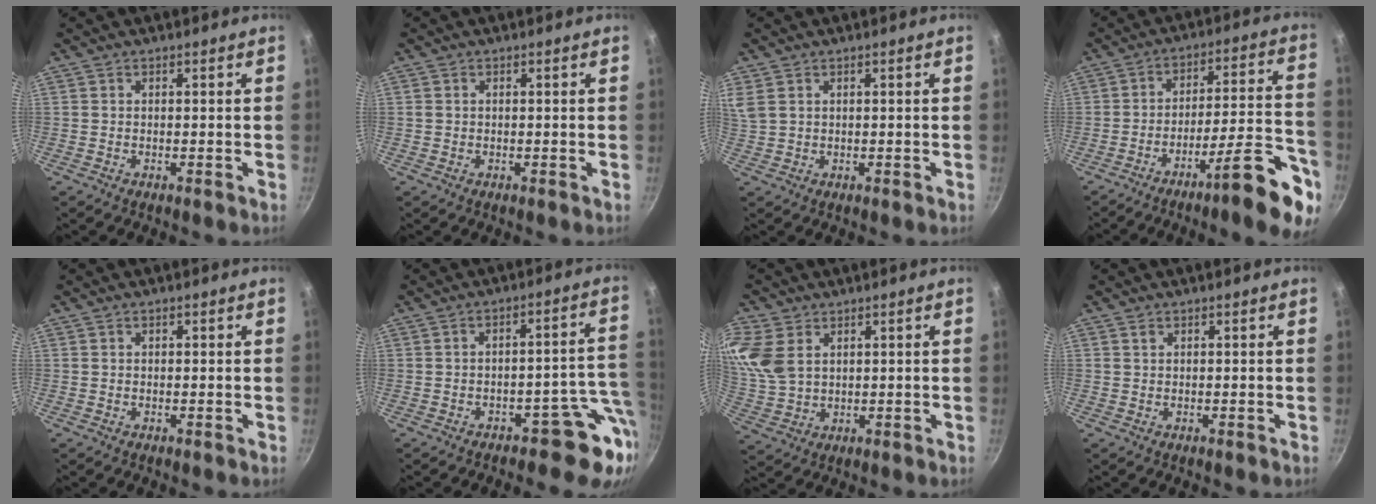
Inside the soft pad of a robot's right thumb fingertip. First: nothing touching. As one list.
[{"total": 0.6, "force": [0.1, 0.5, 0.3], "torque": [-0.005, 0.003, 0.003]}, {"total": 4.7, "force": [2.4, 3.0, 2.7], "torque": [-0.056, 0.006, 0.054]}, {"total": 17.5, "force": [-9.6, 4.0, 14.1], "torque": [-0.173, 0.062, -0.142]}, {"total": 0.5, "force": [0.2, 0.3, 0.3], "torque": [-0.004, 0.003, 0.005]}, {"total": 9.0, "force": [-4.5, 4.9, 6.1], "torque": [0.005, 0.052, -0.058]}, {"total": 9.8, "force": [3.8, 6.7, 6.0], "torque": [-0.120, -0.011, 0.082]}, {"total": 0.6, "force": [0.4, 0.4, 0.3], "torque": [-0.005, 0.000, 0.007]}]